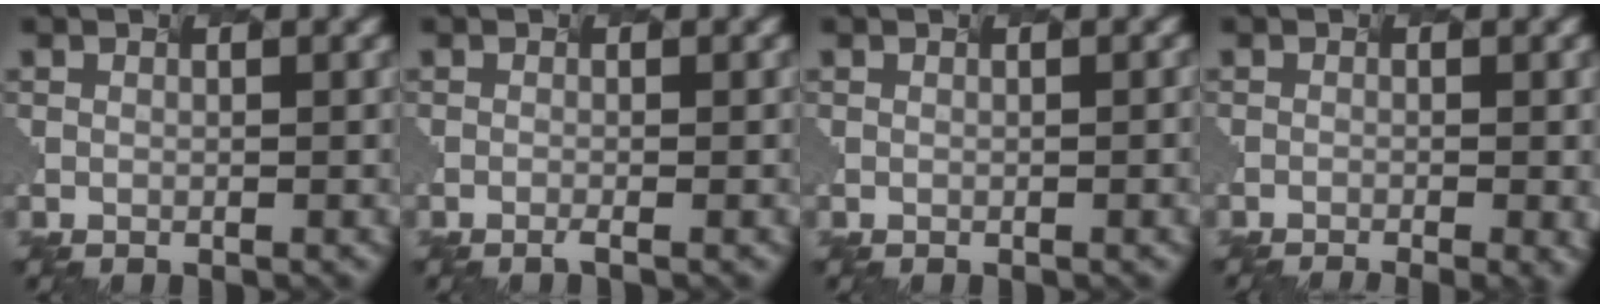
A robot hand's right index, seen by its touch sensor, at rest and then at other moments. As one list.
[{"total": 0.9, "force": [-0.5, 0.2, 0.8], "torque": [-0.004, 0.000, -0.010]}, {"total": 1.3, "force": [0.1, 0.5, 1.2], "torque": [0.000, 0.005, 0.000]}, {"total": 4.0, "force": [-1.2, 1.4, 3.6], "torque": [-0.019, -0.003, 0.001]}]